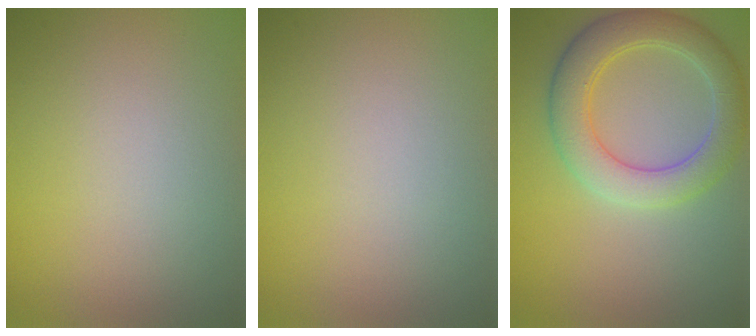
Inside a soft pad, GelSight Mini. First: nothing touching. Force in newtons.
{"total": 0.0}
{"total": 5.4, "press": 5.4, "slide": 0.2}